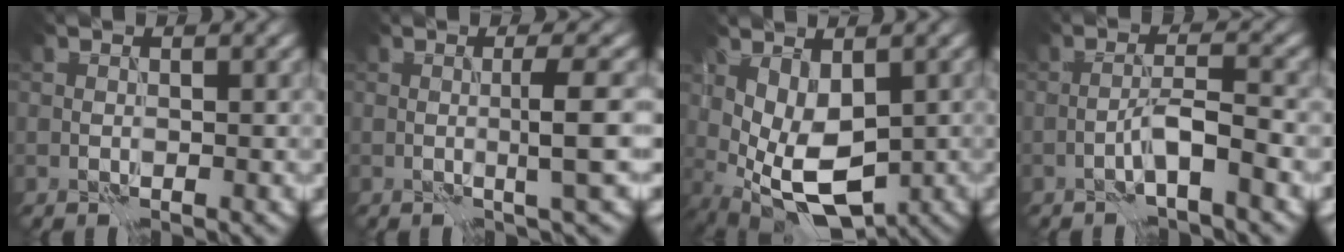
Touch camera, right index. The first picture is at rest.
{"total": 2.8, "force": [-0.1, -0.2, 2.8], "torque": [-0.045, 0.001, -0.003]}
{"total": 6.6, "force": [-0.9, 3.4, 5.6], "torque": [-0.119, -0.012, -0.009]}
{"total": 2.7, "force": [-1.4, -0.2, 2.3], "torque": [-0.043, 0.014, -0.030]}